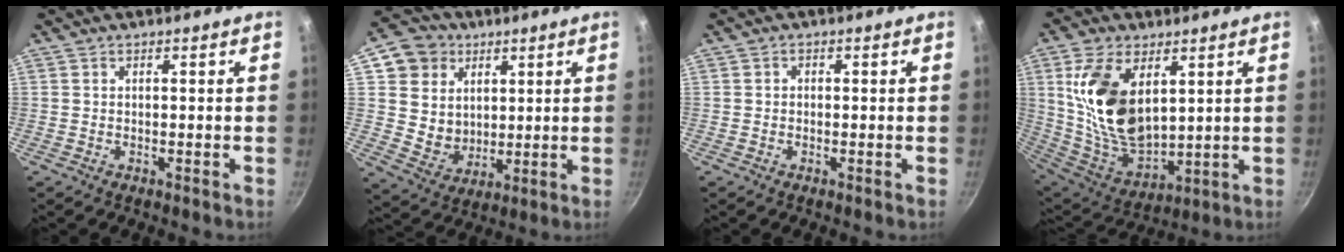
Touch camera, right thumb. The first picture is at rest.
{"total": 12.0, "force": [4.4, 10.4, 4.2], "torque": [-0.036, -0.011, 0.087]}
{"total": 0.7, "force": [-0.2, 0.6, 0.2], "torque": [-0.003, 0.004, -0.004]}
{"total": 18.2, "force": [5.4, 10.4, 13.9], "torque": [-0.247, -0.043, 0.121]}